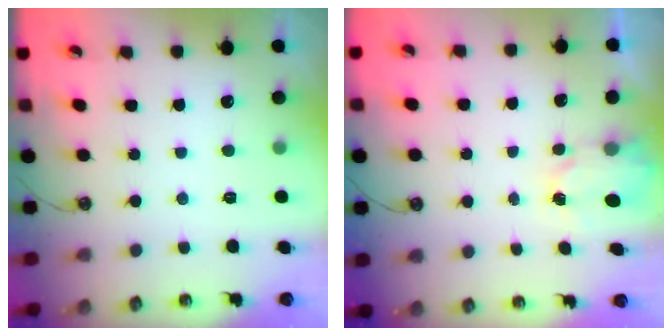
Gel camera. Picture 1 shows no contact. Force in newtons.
{"total": 2.3, "press": 2.3, "slide": 0.2}